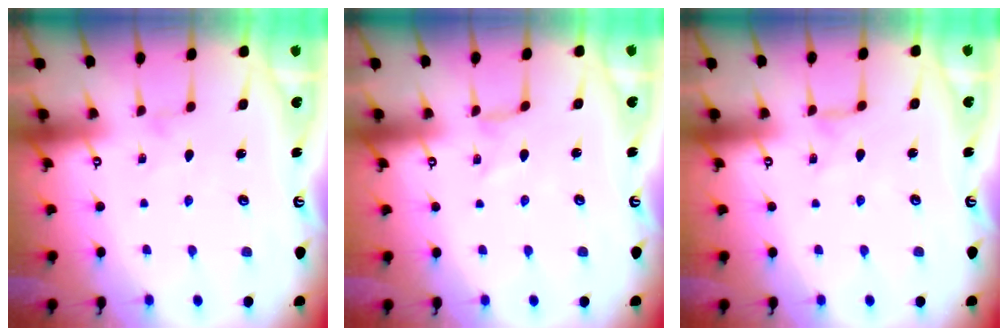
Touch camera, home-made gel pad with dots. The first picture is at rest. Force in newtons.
{"total": 0.0}
{"total": 0.5, "press": 0.5, "slide": 0.2}